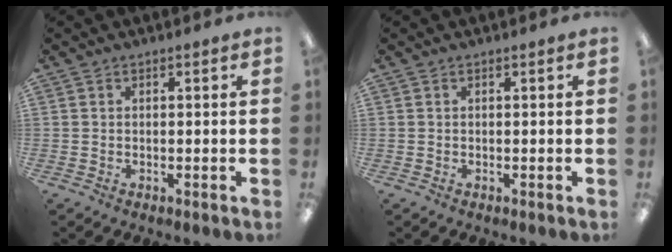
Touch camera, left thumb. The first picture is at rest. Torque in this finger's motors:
{"motor_torque": [-0.03, -0.02, 0.10, -0.10, 0.00]}